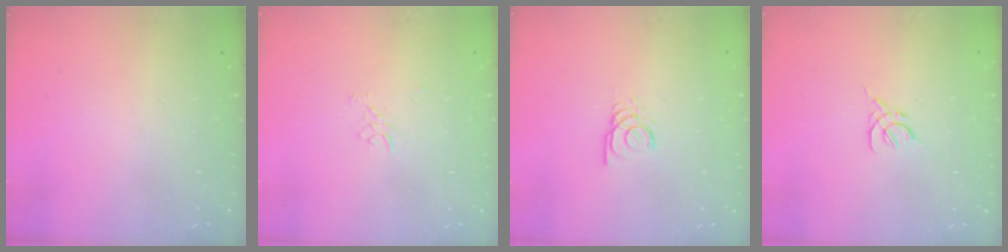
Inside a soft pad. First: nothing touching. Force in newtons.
{"total": 2.6, "press": 2.6, "slide": 0.1}
{"total": 2.4, "press": 2.4, "slide": 0.4}
{"total": 2.4, "press": 2.3, "slide": 0.6}